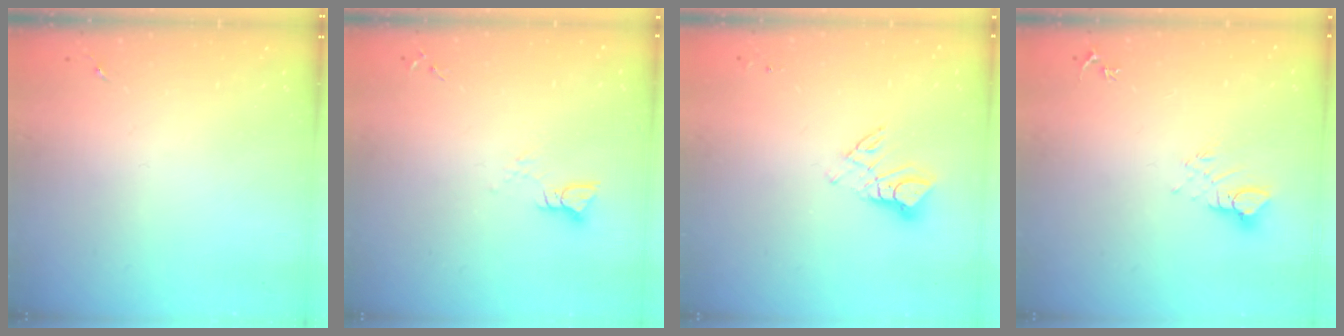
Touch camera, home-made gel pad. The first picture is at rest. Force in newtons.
{"total": 3.5, "press": 3.5, "slide": 0.2}
{"total": 8.8, "press": 8.8, "slide": 0.8}
{"total": 6.7, "press": 6.7, "slide": 0.4}